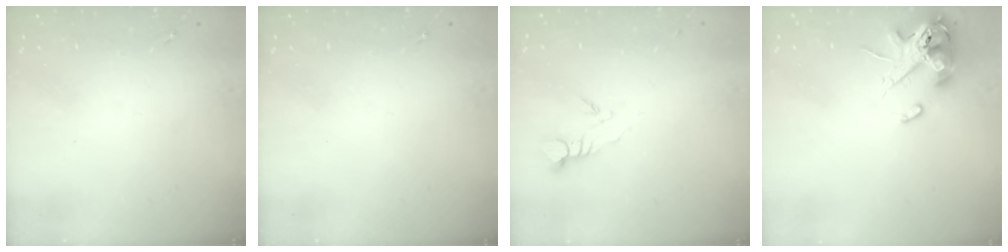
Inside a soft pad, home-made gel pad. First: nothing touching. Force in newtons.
{"total": 0.0}
{"total": 3.8, "press": 3.8, "slide": 0.3}
{"total": 13.2, "press": 13.0, "slide": 2.3}